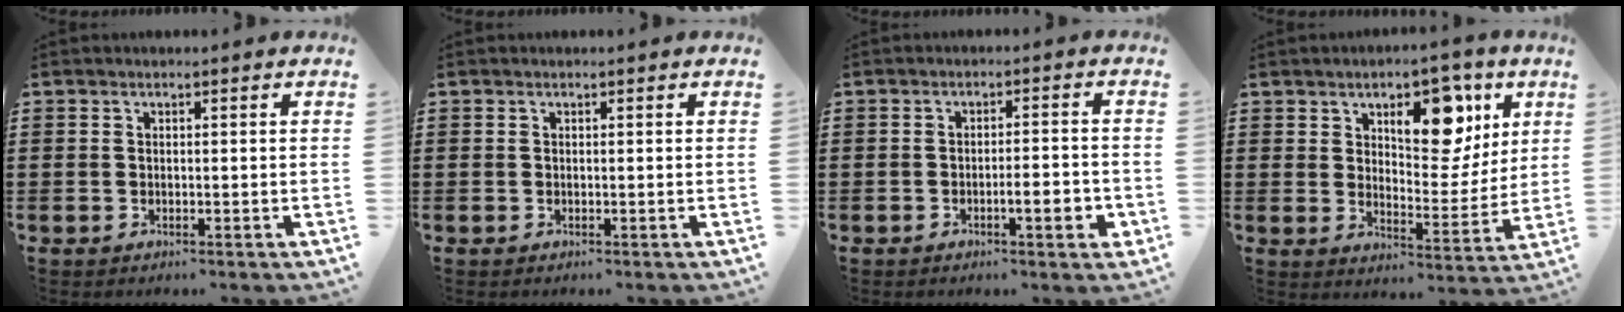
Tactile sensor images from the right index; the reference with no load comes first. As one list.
[{"total": 0.0}, {"total": 4.0, "force": [-1.6, 0.9, 3.6], "torque": [-0.050, -0.001, -0.029]}, {"total": 10.8, "force": [5.7, 5.1, 7.6], "torque": [-0.117, -0.010, 0.094]}]